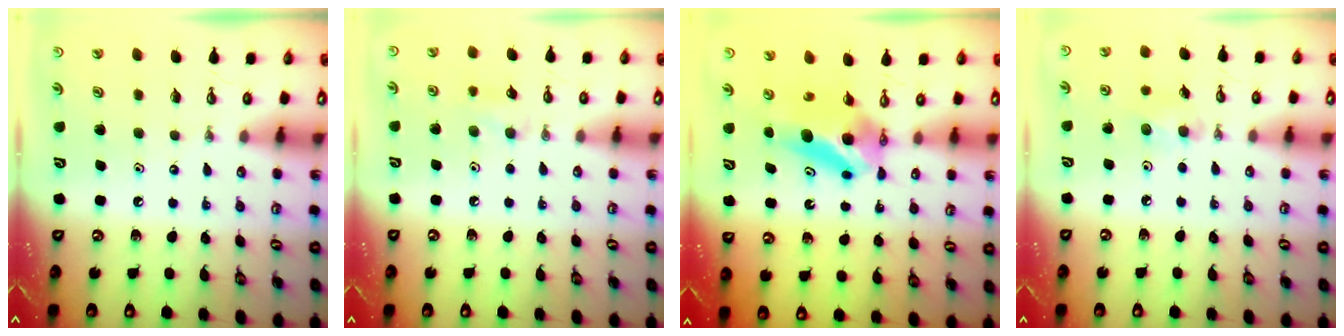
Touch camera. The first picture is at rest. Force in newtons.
{"total": 7.6, "press": 7.3, "slide": 2.3}
{"total": 7.2, "press": 6.6, "slide": 2.8}
{"total": 4.8, "press": 4.6, "slide": 1.4}